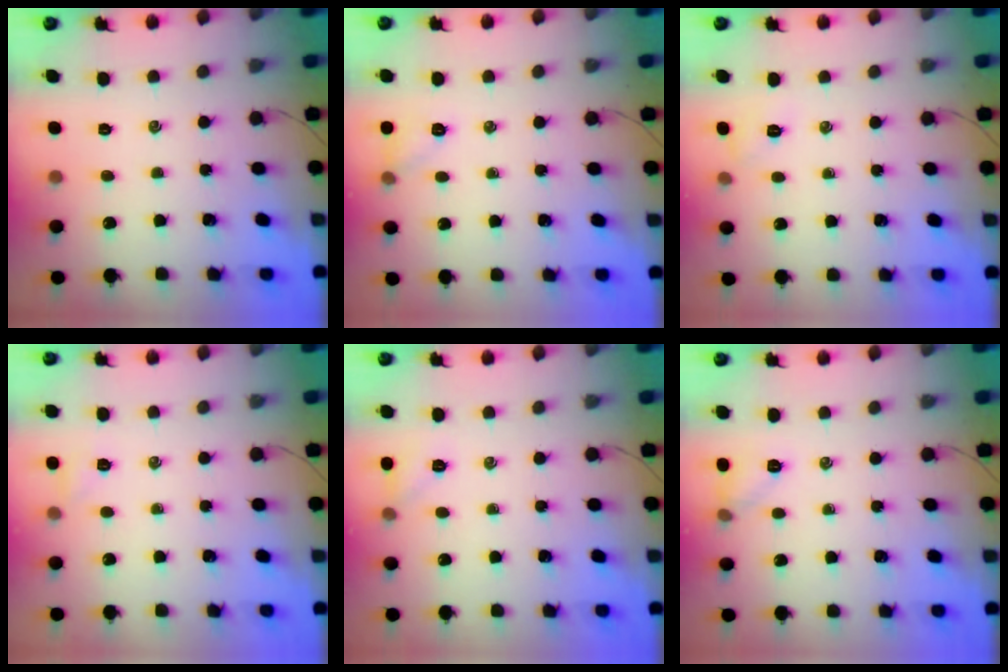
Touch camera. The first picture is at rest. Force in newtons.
{"total": 6.6, "press": 6.5, "slide": 1.0}
{"total": 5.6, "press": 5.4, "slide": 1.5}
{"total": 3.6, "press": 3.4, "slide": 1.2}
{"total": 6.2, "press": 5.9, "slide": 1.8}
{"total": 6.3, "press": 6.1, "slide": 1.8}